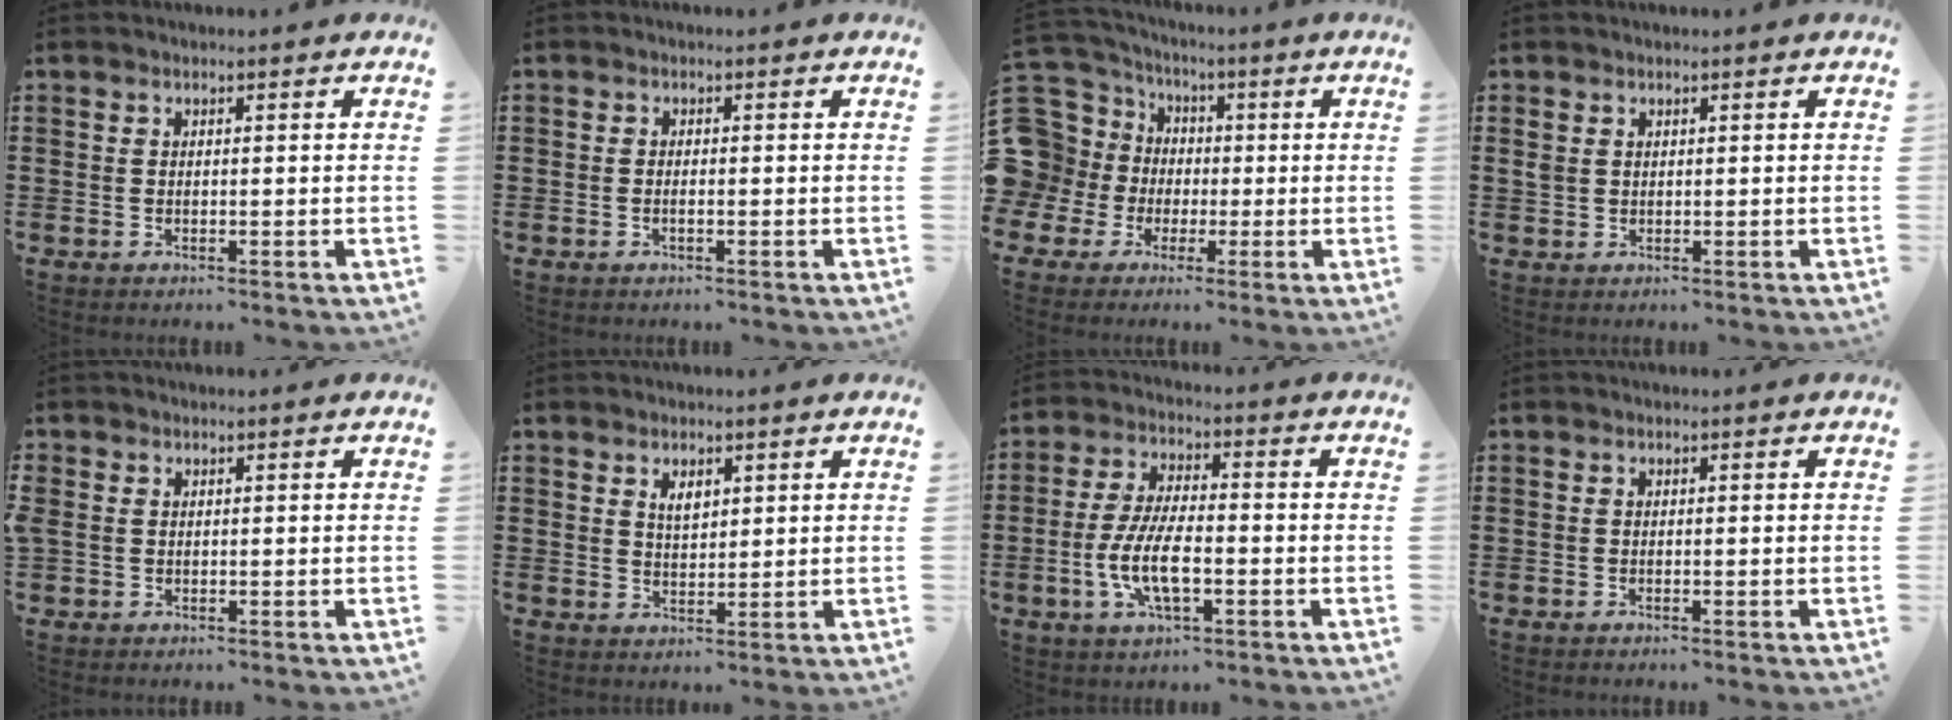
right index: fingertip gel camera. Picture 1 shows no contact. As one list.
[{"total": 0.7, "force": [-0.4, 0.0, 0.6], "torque": [-0.012, -0.007, -0.005]}, {"total": 9.6, "force": [-0.5, 9.5, 1.6], "torque": [-0.097, -0.005, -0.007]}, {"total": 1.3, "force": [0.5, 1.0, 0.6], "torque": [-0.015, 0.005, 0.009]}, {"total": 1.0, "force": [0.0, 0.8, 0.6], "torque": [-0.021, 0.002, -0.002]}, {"total": 2.4, "force": [1.4, 1.3, 1.5], "torque": [-0.026, 0.001, 0.023]}, {"total": 8.7, "force": [-2.5, 3.1, 7.8], "torque": [-0.177, -0.014, -0.052]}, {"total": 0.0}]